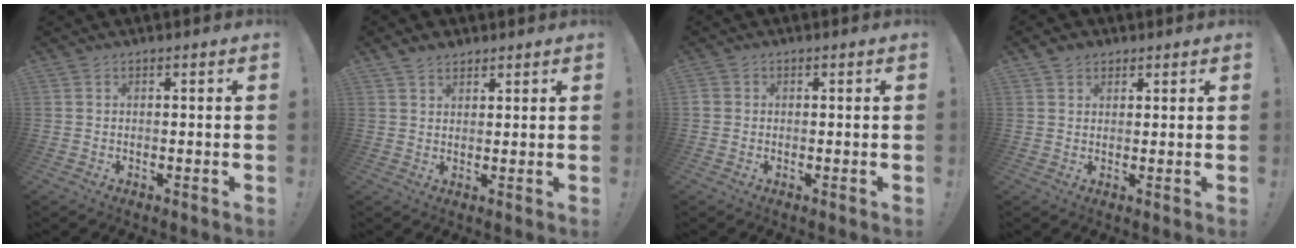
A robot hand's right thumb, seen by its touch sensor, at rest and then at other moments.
{"total": 3.3, "force": [2.7, 1.7, 0.9], "torque": [-0.014, -0.014, 0.050]}
{"total": 1.4, "force": [0.1, 1.3, 0.4], "torque": [-0.009, 0.005, 0.003]}
{"total": 2.9, "force": [1.9, 2.0, 0.7], "torque": [-0.009, -0.007, 0.034]}